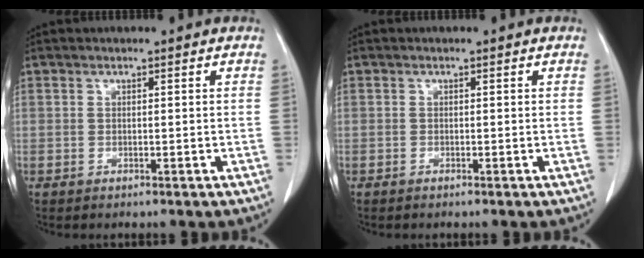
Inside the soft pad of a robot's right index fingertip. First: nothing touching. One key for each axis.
{"total": 0.0}